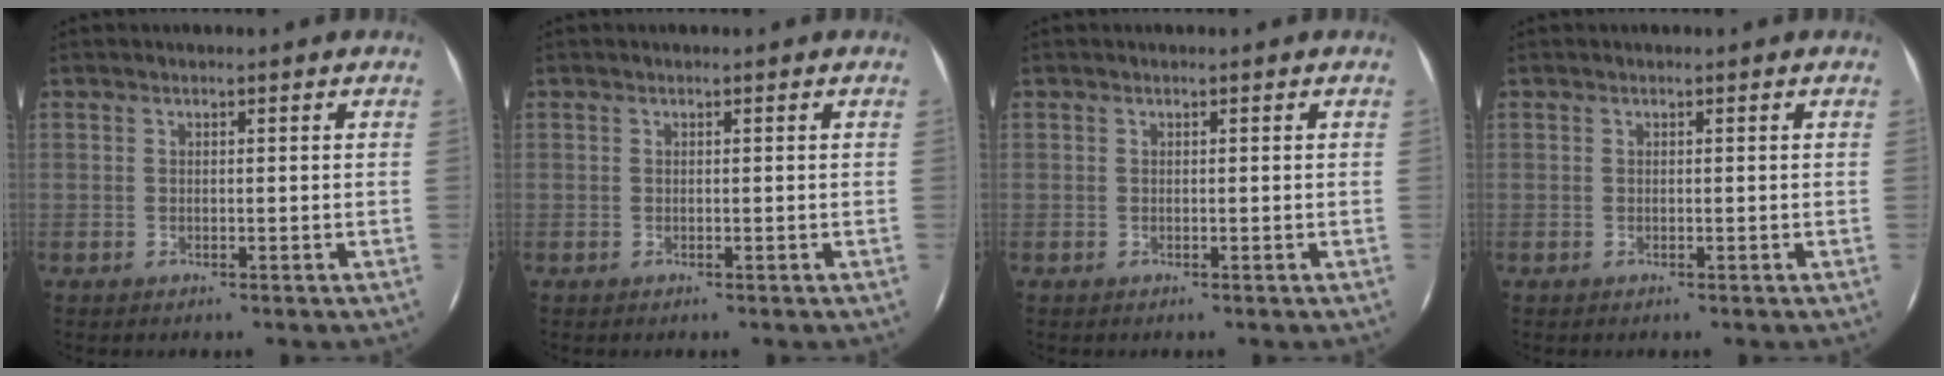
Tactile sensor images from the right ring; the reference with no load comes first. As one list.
[{"total": 0.0}, {"total": 0.0}, {"total": 0.0}]